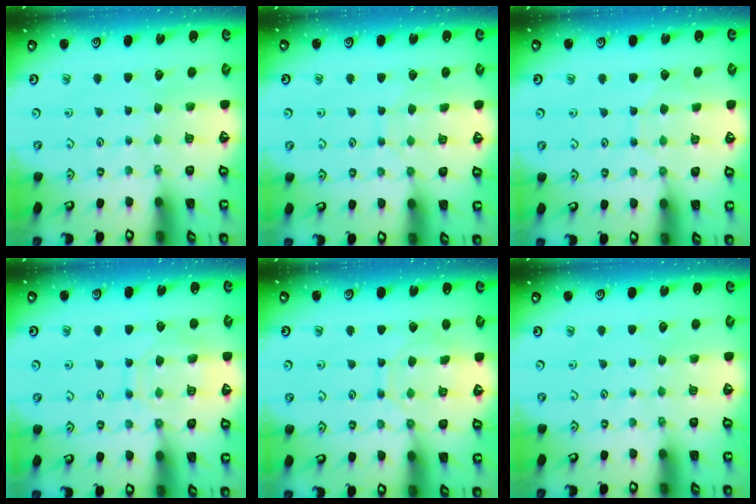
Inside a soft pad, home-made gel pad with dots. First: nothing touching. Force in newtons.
{"total": 3.8, "press": 3.8, "slide": 0.3}
{"total": 5.0, "press": 4.9, "slide": 0.5}
{"total": 11.7, "press": 11.7, "slide": 0.7}
{"total": 9.2, "press": 9.2, "slide": 0.9}
{"total": 0.0}